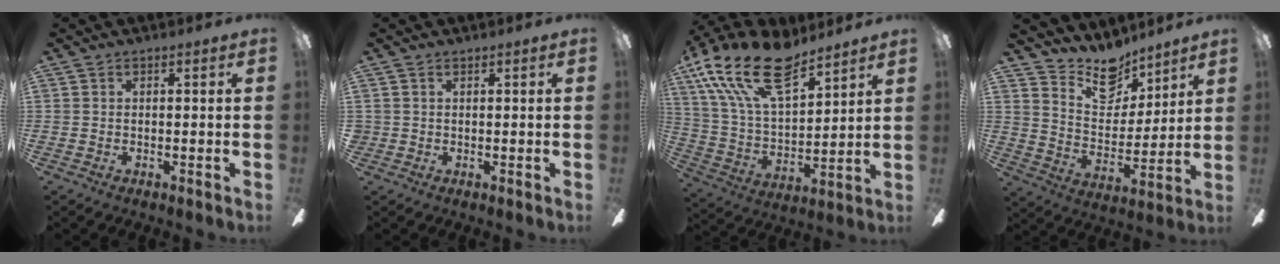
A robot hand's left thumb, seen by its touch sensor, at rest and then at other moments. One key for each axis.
{"total": 0.9, "fx": 0.5, "fy": 0.8, "fz": -0.1, "tx": 0.001, "ty": 0.002, "tz": 0.009}
{"total": 22.3, "fx": 15.0, "fy": 9.4, "fz": 13.5, "tx": -0.281, "ty": -0.086, "tz": 0.267}
{"total": 13.4, "fx": 11.2, "fy": 6.1, "fz": 3.9, "tx": -0.068, "ty": -0.083, "tz": 0.211}